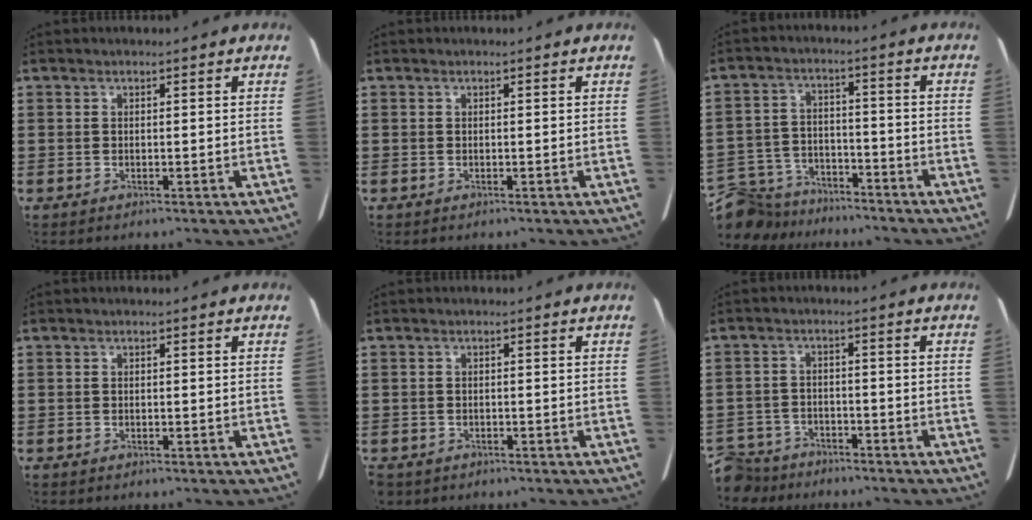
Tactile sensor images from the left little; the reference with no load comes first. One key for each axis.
{"total": 0.0}
{"total": 6.7, "fx": -6.4, "fy": 1.8, "fz": 0.7, "tx": -0.034, "ty": 0.012, "tz": -0.134}
{"total": 0.0}
{"total": 0.7, "fx": -0.7, "fy": 0.1, "fz": -0.1, "tx": 0.000, "ty": 0.002, "tz": -0.014}
{"total": 3.8, "fx": -3.7, "fy": 0.9, "fz": 0.3, "tx": -0.022, "ty": 0.001, "tz": -0.081}